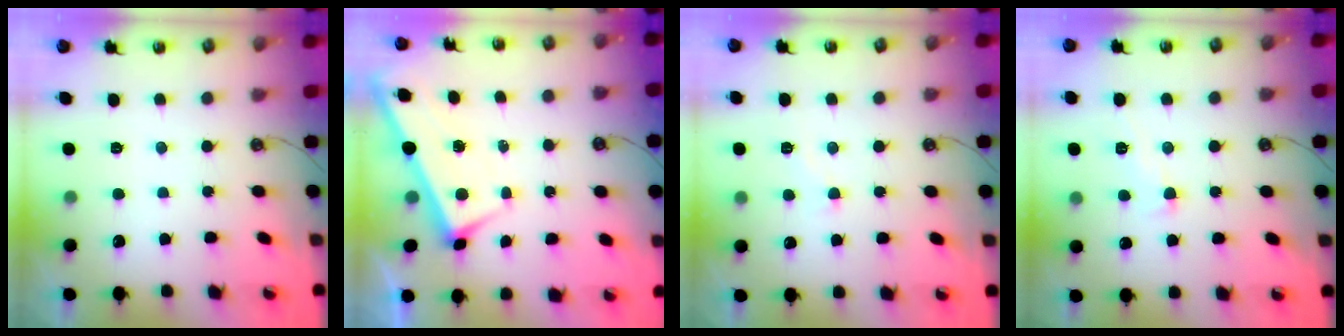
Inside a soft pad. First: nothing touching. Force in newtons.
{"total": 2.8, "press": 2.8, "slide": 0.1}
{"total": 2.6, "press": 2.6, "slide": 0.5}
{"total": 1.3, "press": 1.3, "slide": 0.2}